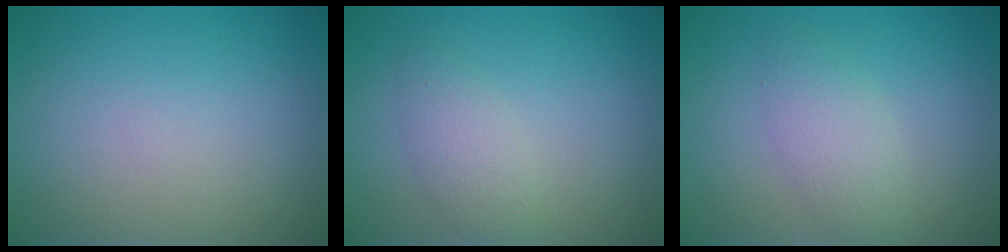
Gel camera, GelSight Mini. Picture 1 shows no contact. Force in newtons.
{"total": 2.2, "press": 2.2, "slide": 0.1}
{"total": 2.7, "press": 2.7, "slide": 0.0}